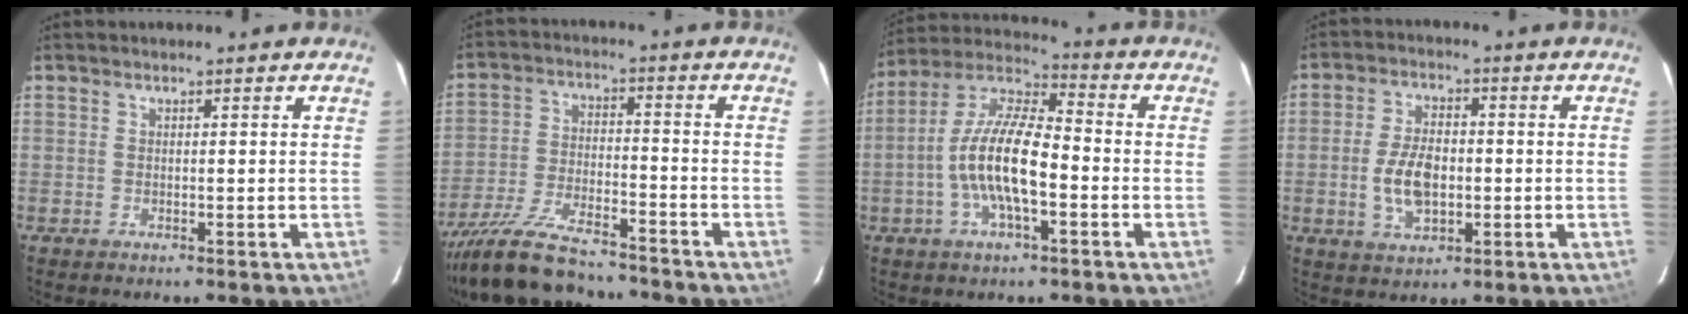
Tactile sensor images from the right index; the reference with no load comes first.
{"total": 18.0, "force": [-15.6, 4.2, 7.9], "torque": [-0.177, -0.035, -0.266]}
{"total": 13.4, "force": [-3.5, 4.3, 12.2], "torque": [-0.243, 0.002, -0.069]}
{"total": 8.6, "force": [-1.4, 4.9, 6.9], "torque": [-0.139, 0.001, -0.020]}